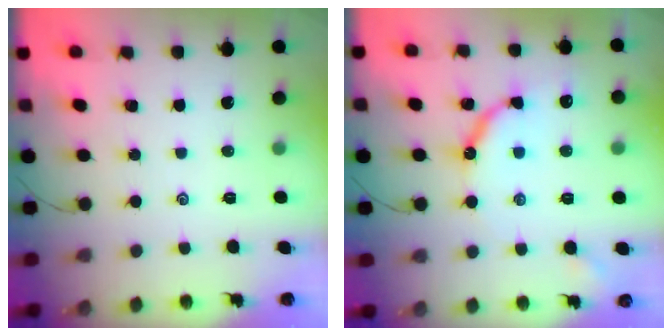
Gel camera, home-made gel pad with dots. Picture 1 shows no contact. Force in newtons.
{"total": 10.8, "press": 10.8, "slide": 1.1}